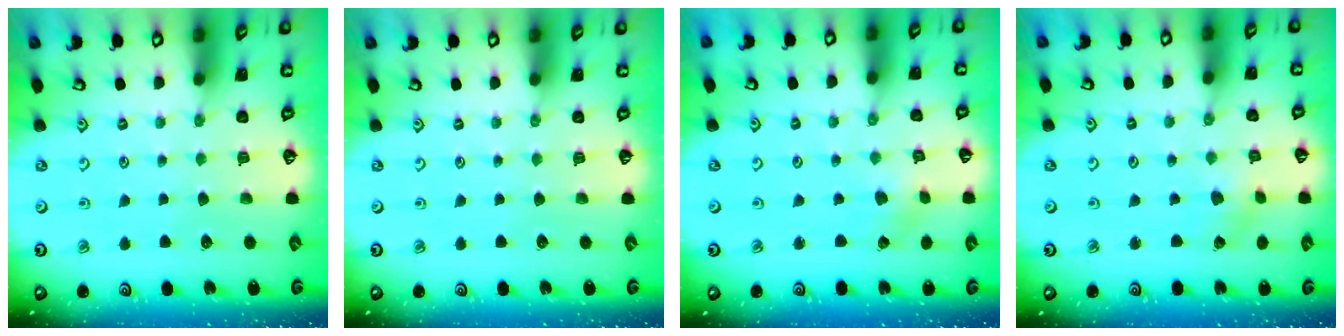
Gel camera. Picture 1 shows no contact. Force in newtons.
{"total": 0.0}
{"total": 1.3, "press": 1.3, "slide": 0.2}
{"total": 1.9, "press": 1.9, "slide": 0.2}